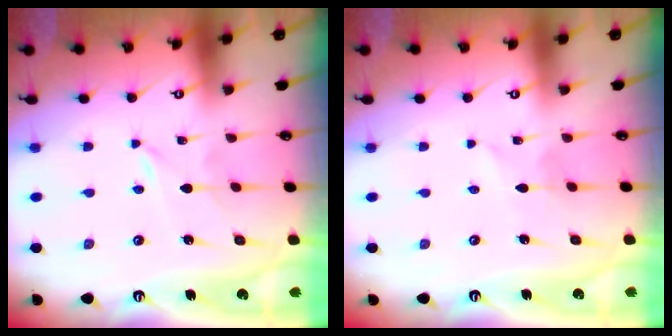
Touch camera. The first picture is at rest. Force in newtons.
{"total": 1.7, "press": 1.7, "slide": 0.2}